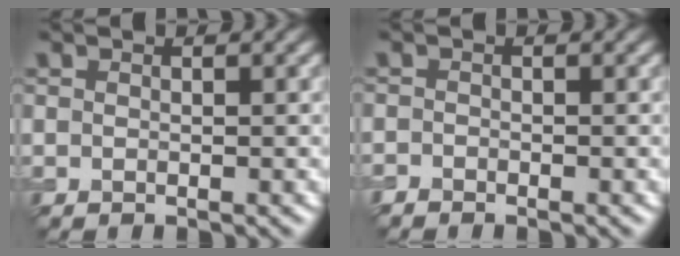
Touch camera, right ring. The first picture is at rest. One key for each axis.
{"total": 0.8, "fx": -0.8, "fy": 0.1, "fz": 0.0, "tx": 0.000, "ty": -0.001, "tz": -0.018}